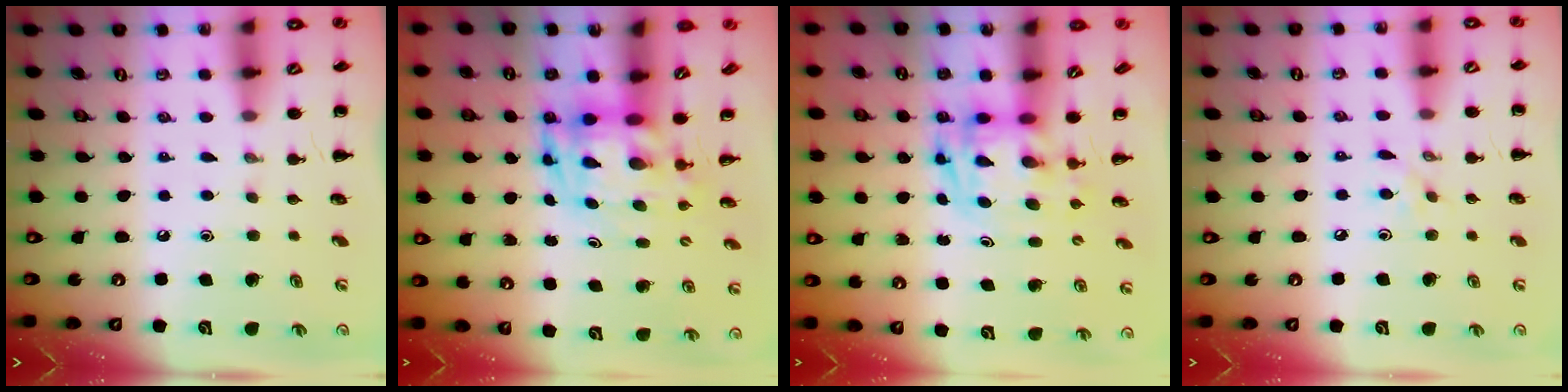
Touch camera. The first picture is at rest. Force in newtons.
{"total": 4.0, "press": 3.9, "slide": 0.8}
{"total": 2.7, "press": 2.7, "slide": 0.5}
{"total": 3.8, "press": 3.6, "slide": 1.2}